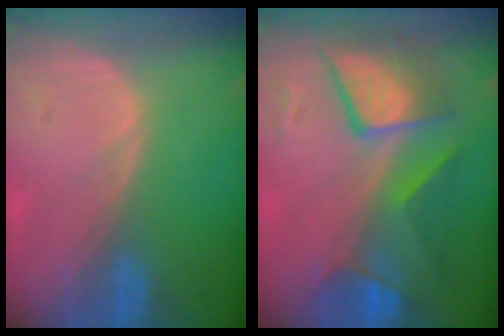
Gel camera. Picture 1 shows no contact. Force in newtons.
{"total": 9.2, "press": 9.2, "slide": 0.6}